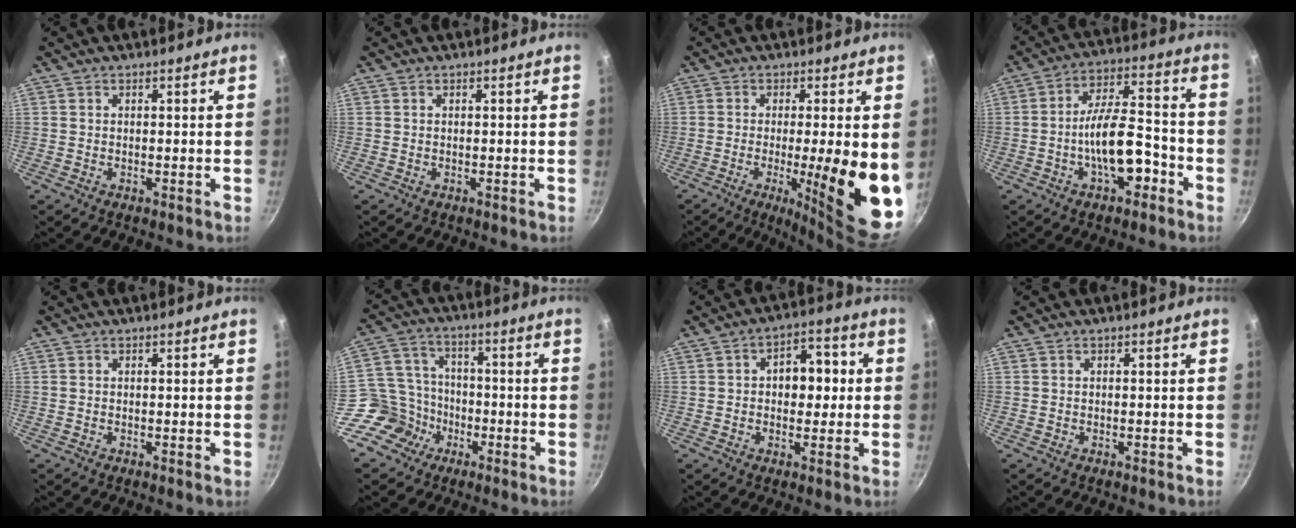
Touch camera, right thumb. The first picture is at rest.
{"total": 0.0}
{"total": 17.0, "force": [-2.5, 3.4, 16.4], "torque": [-0.213, -0.024, -0.029]}
{"total": 12.3, "force": [-4.6, 5.4, 10.1], "torque": [-0.142, 0.049, -0.077]}
{"total": 0.0}
{"total": 9.7, "force": [-4.9, 8.1, 2.3], "torque": [-0.007, 0.051, -0.098]}
{"total": 8.2, "force": [0.6, 5.7, 5.9], "torque": [-0.034, 0.017, 0.002]}
{"total": 0.0}